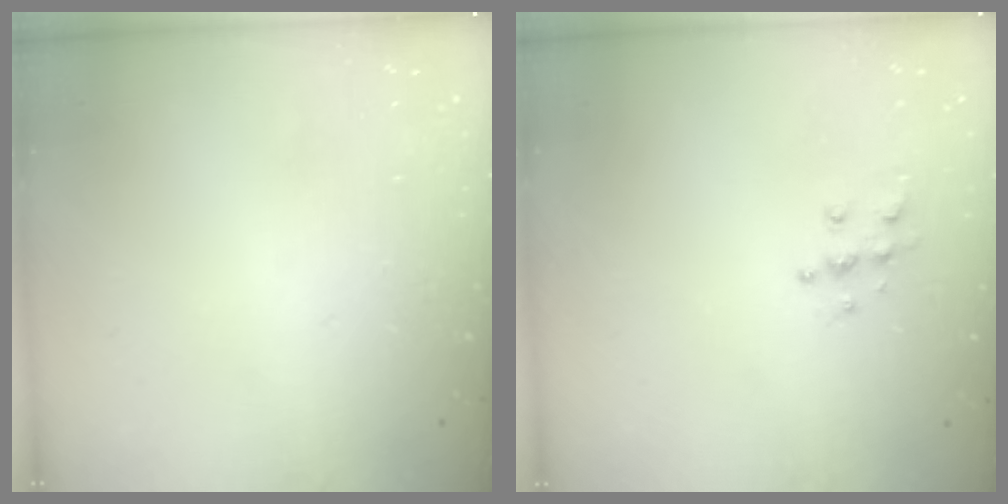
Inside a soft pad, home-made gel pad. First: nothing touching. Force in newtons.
{"total": 5.6, "press": 5.6, "slide": 0.3}